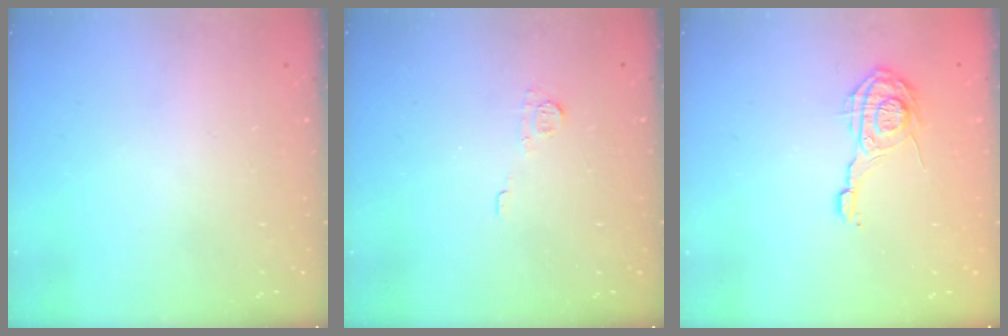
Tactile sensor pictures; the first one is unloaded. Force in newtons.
{"total": 4.7, "press": 4.7, "slide": 0.7}
{"total": 11.0, "press": 11.0, "slide": 0.5}